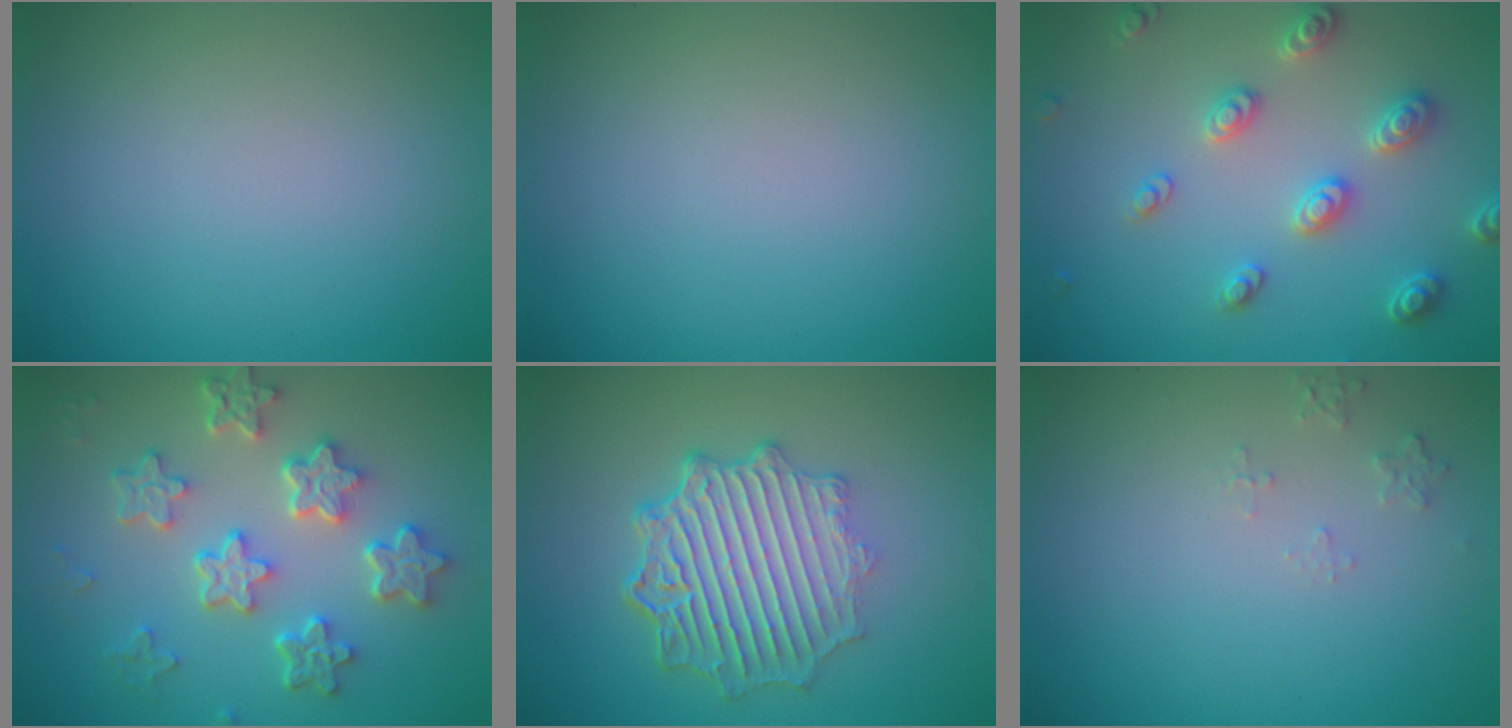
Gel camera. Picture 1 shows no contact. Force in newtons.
{"total": 0.0}
{"total": 3.3, "press": 3.2, "slide": 0.9}
{"total": 5.8, "press": 4.6, "slide": 3.6}
{"total": 7.1, "press": 5.3, "slide": 4.7}
{"total": 1.1, "press": 1.1, "slide": 0.2}